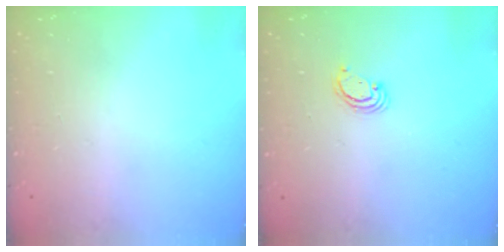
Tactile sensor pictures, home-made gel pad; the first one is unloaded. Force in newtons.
{"total": 3.1, "press": 3.1, "slide": 0.2}